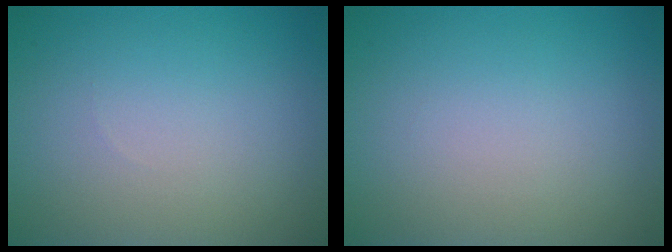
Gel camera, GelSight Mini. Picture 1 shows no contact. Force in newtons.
{"total": 0.0}